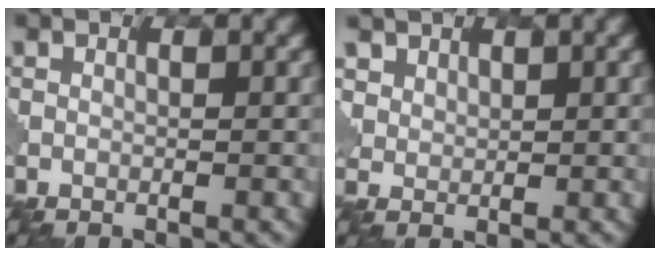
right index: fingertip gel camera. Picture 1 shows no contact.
{"total": 2.7, "force": [1.8, 1.9, 0.6], "torque": [-0.024, -0.015, 0.054]}